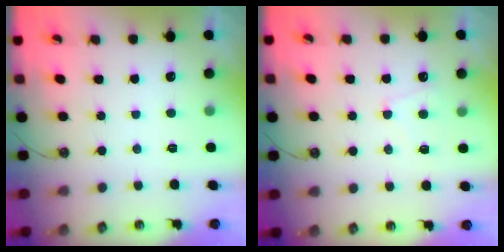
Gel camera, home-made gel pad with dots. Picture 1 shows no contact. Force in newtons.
{"total": 1.3, "press": 1.2, "slide": 0.6}